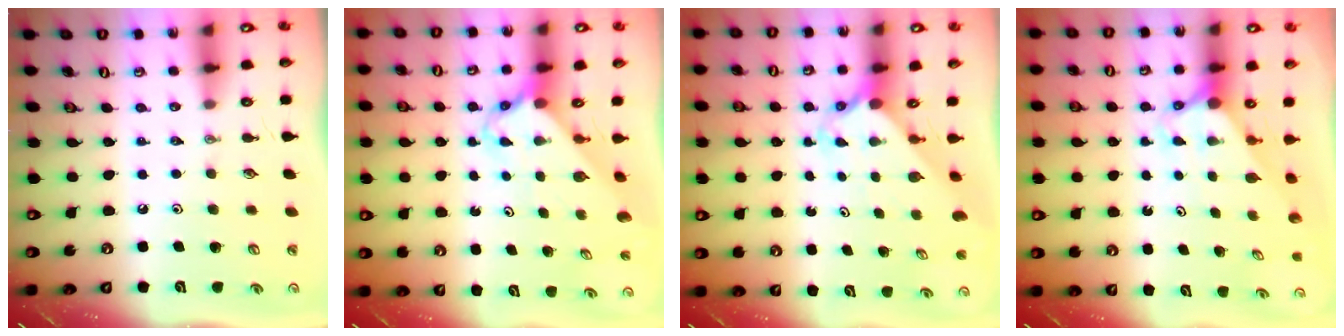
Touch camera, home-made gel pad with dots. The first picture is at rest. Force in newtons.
{"total": 2.4, "press": 2.4, "slide": 0.2}
{"total": 2.1, "press": 2.1, "slide": 0.1}
{"total": 2.9, "press": 2.9, "slide": 0.0}